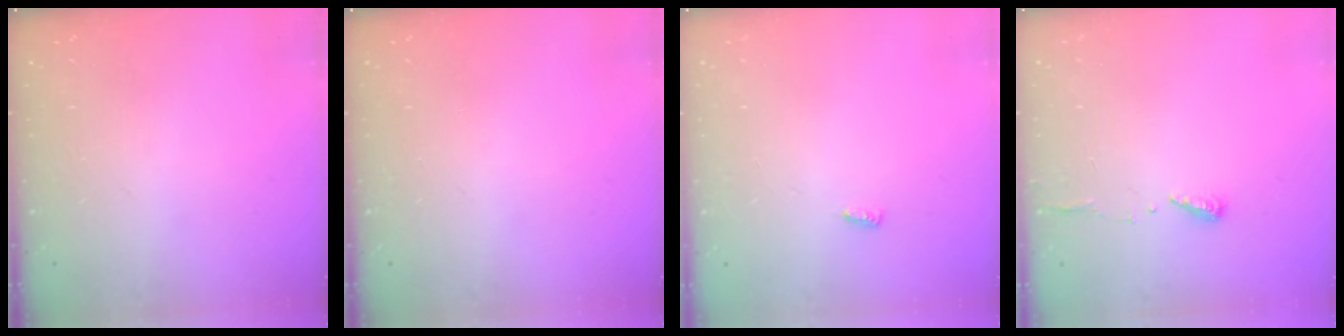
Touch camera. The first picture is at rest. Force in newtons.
{"total": 0.0}
{"total": 2.8, "press": 2.8, "slide": 0.4}
{"total": 6.3, "press": 6.3, "slide": 0.5}